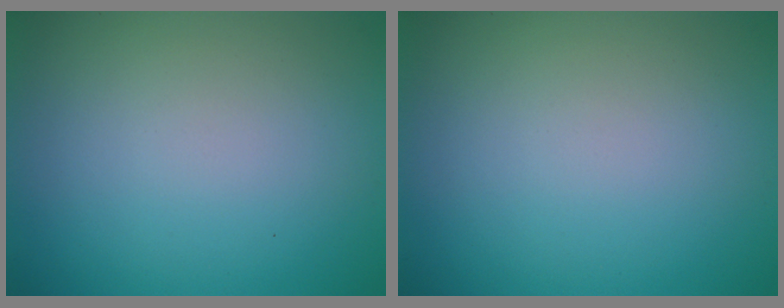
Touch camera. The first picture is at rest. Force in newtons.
{"total": 0.0}